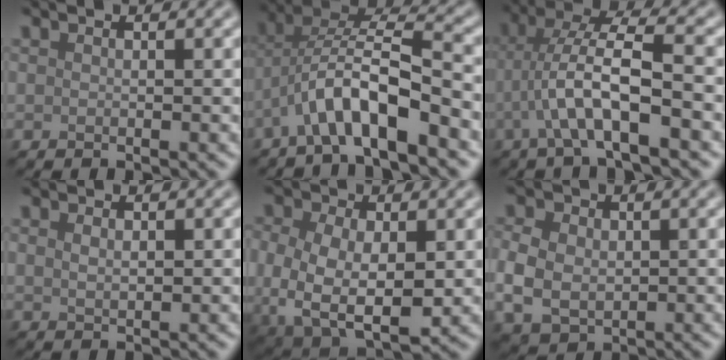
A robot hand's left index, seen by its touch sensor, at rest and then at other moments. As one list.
[{"total": 7.2, "force": [-3.0, 2.0, 6.3], "torque": [-0.112, 0.016, -0.059]}, {"total": 6.7, "force": [-1.9, 1.5, 6.3], "torque": [-0.120, 0.020, -0.041]}, {"total": 1.3, "force": [0.5, 0.7, 1.0], "torque": [-0.020, -0.001, 0.012]}, {"total": 8.3, "force": [-0.6, 5.6, 6.2], "torque": [-0.139, -0.021, 0.005]}, {"total": 4.8, "force": [0.1, 3.8, 2.9], "torque": [-0.065, -0.001, -0.001]}]